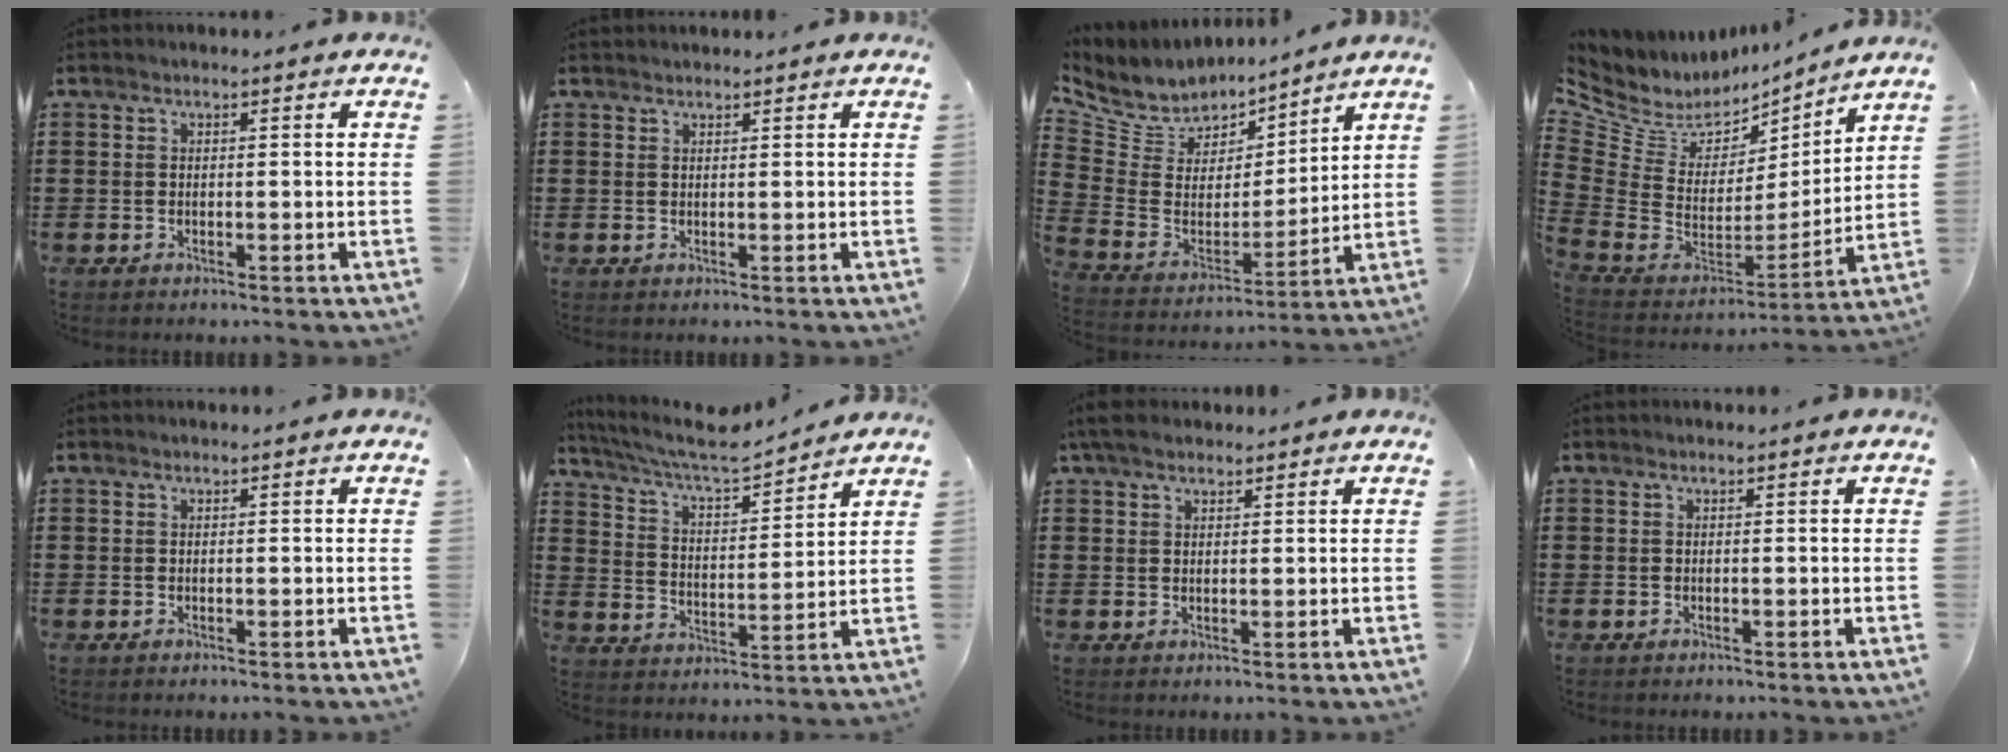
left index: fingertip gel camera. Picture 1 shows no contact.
{"total": 0.8, "force": [0.7, 0.1, 0.0], "torque": [-0.002, 0.000, 0.015]}
{"total": 6.8, "force": [5.9, 3.3, 0.0], "torque": [-0.049, -0.048, 0.108]}
{"total": 5.5, "force": [3.2, 4.2, 1.6], "torque": [-0.077, -0.038, 0.056]}
{"total": 0.0}
{"total": 6.8, "force": [6.1, 0.8, 3.0], "torque": [-0.083, -0.035, 0.102]}
{"total": 2.9, "force": [2.2, 1.2, 1.5], "torque": [-0.036, 0.008, 0.042]}
{"total": 0.0}